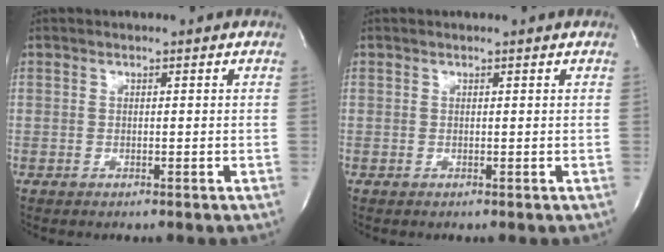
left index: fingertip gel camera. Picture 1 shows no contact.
{"total": 0.5, "force": [0.4, -0.1, 0.2], "torque": [-0.008, -0.002, 0.009]}